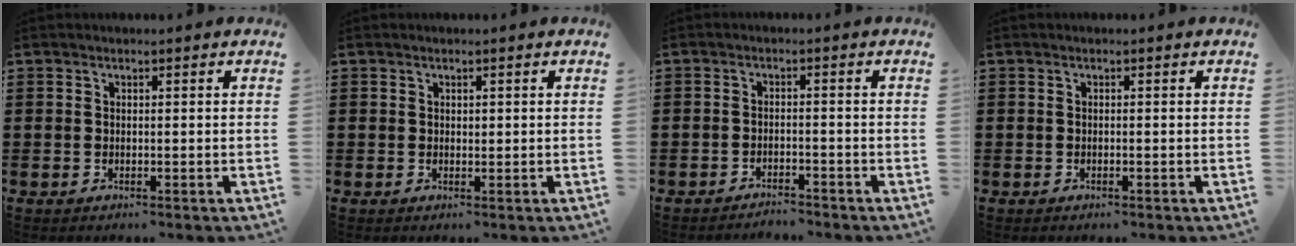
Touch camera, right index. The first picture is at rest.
{"total": 0.6, "force": [0.3, 0.5, 0.3], "torque": [-0.005, 0.004, 0.005]}
{"total": 2.0, "force": [-2.0, 0.0, 0.1], "torque": [-0.008, 0.002, -0.043]}
{"total": 0.0}